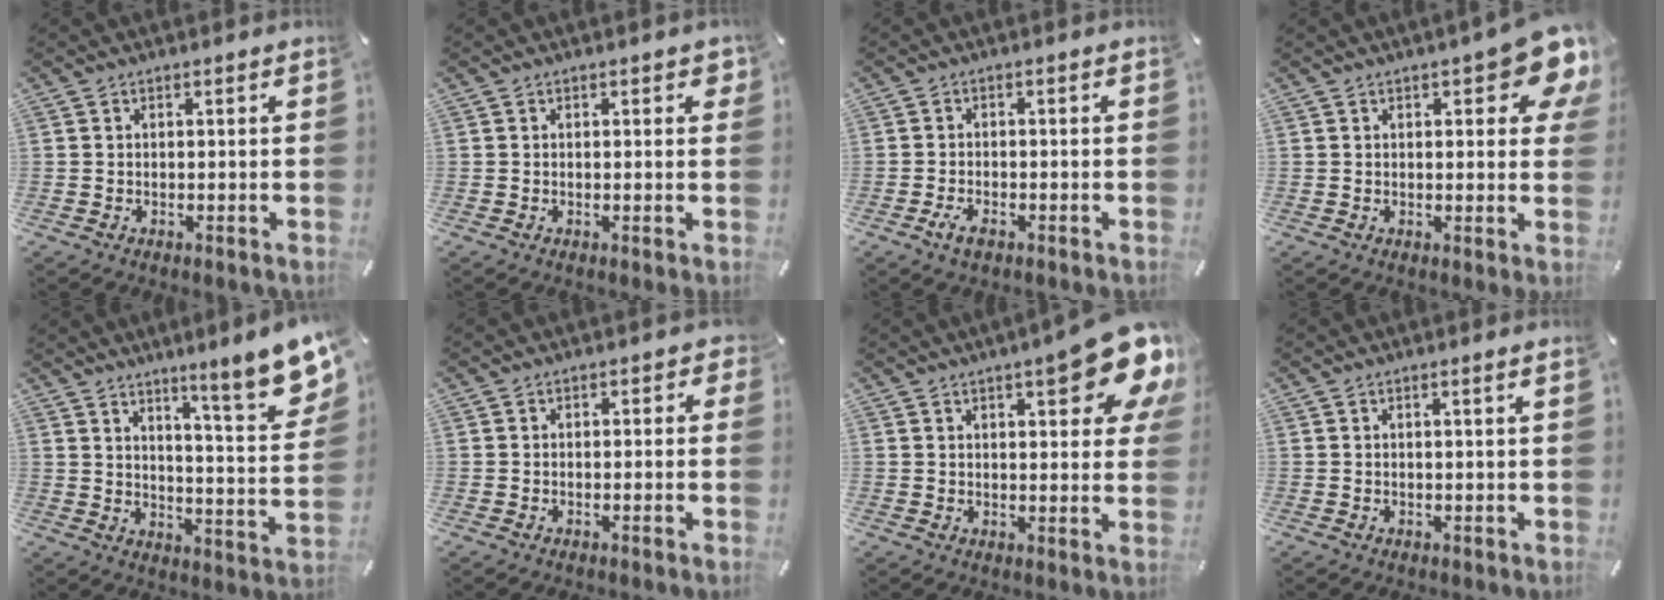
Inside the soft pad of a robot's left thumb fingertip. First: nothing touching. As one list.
[{"total": 1.6, "force": [0.4, 0.8, 1.3], "torque": [-0.012, 0.000, 0.002]}, {"total": 3.0, "force": [-1.8, 1.4, 2.0], "torque": [-0.045, 0.003, -0.034]}, {"total": 10.5, "force": [4.9, 3.8, 8.5], "torque": [-0.108, -0.026, 0.081]}, {"total": 12.7, "force": [9.4, 1.2, 8.5], "torque": [-0.115, -0.082, 0.149]}, {"total": 1.3, "force": [-0.5, 1.0, 0.6], "torque": [-0.005, 0.002, -0.013]}, {"total": 15.6, "force": [8.3, 4.6, 12.4], "torque": [-0.163, -0.051, 0.133]}, {"total": 1.2, "force": [0.4, -0.2, 1.1], "torque": [-0.019, -0.002, 0.005]}]